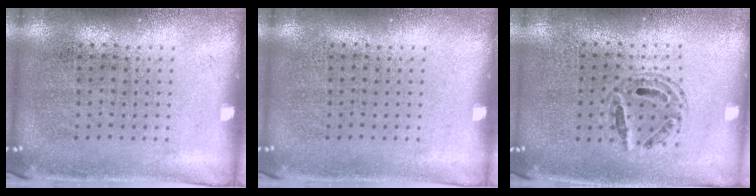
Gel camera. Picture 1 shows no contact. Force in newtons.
{"total": 0.0}
{"total": 0.6, "press": 0.6, "slide": 0.2}